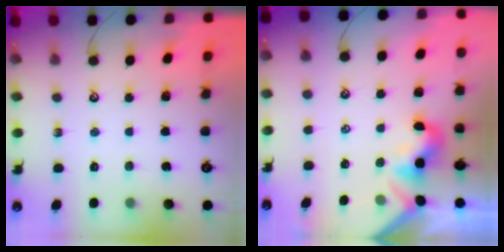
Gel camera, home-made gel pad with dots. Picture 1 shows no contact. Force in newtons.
{"total": 1.4, "press": 1.2, "slide": 0.7}